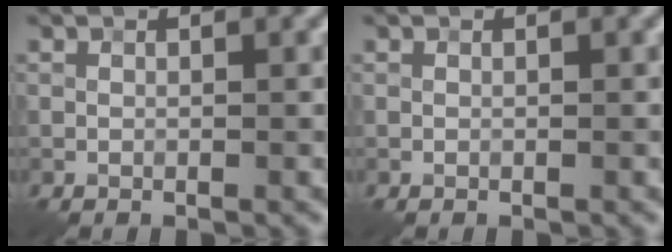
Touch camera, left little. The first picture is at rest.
{"total": 0.0}